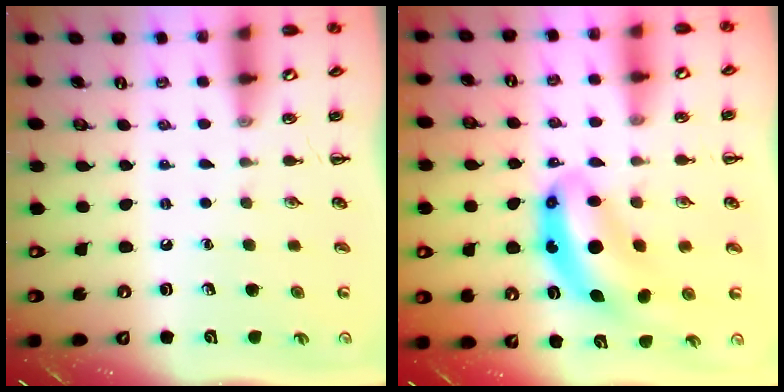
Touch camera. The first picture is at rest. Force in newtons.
{"total": 9.9, "press": 9.7, "slide": 2.0}